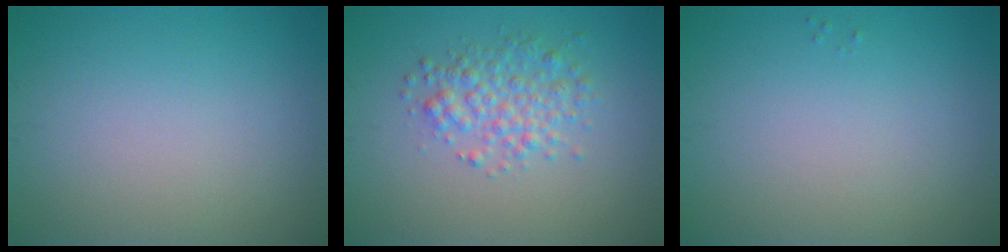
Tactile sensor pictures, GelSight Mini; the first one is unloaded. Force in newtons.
{"total": 3.2, "press": 3.2, "slide": 0.1}
{"total": 0.0}